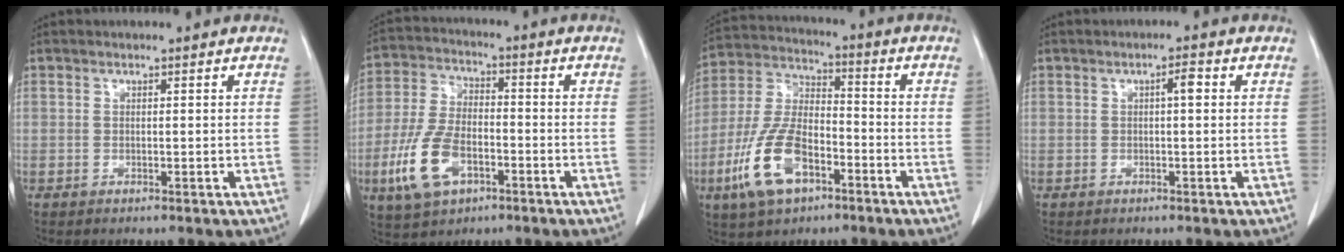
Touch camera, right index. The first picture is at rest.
{"total": 11.1, "force": [-4.3, 5.9, 8.4], "torque": [-0.195, 0.002, -0.076]}
{"total": 13.3, "force": [-5.9, 6.3, 10.1], "torque": [-0.229, 0.006, -0.108]}
{"total": 2.0, "force": [0.4, 0.3, 1.9], "torque": [-0.031, 0.005, 0.005]}